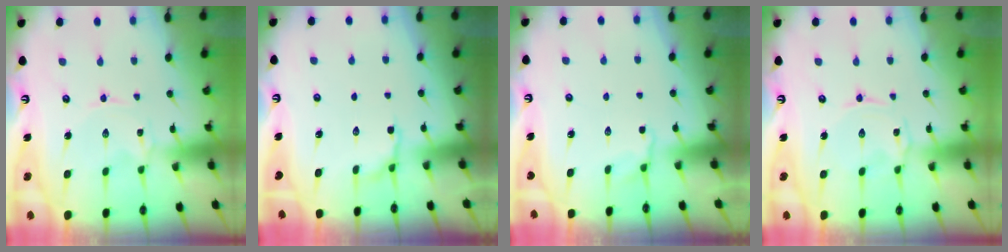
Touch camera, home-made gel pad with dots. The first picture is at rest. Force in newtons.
{"total": 5.4, "press": 4.6, "slide": 2.8}
{"total": 2.7, "press": 2.1, "slide": 1.7}
{"total": 1.1, "press": 1.0, "slide": 0.3}